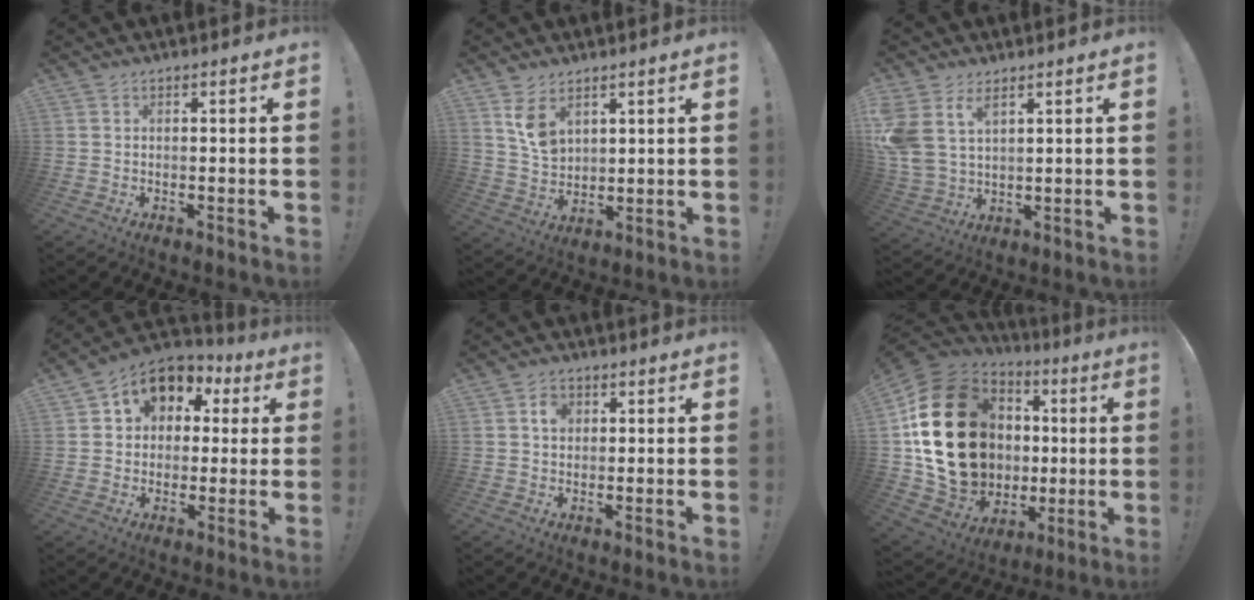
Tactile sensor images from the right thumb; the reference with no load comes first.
{"total": 8.2, "force": [4.8, 5.1, 4.4], "torque": [-0.060, -0.026, 0.092]}
{"total": 8.4, "force": [4.6, 5.0, 4.9], "torque": [-0.101, -0.022, 0.091]}
{"total": 9.6, "force": [3.8, 7.8, 4.1], "torque": [-0.063, -0.018, 0.075]}
{"total": 3.5, "force": [1.0, 2.7, 1.9], "torque": [-0.019, 0.000, 0.013]}
{"total": 28.5, "force": [3.8, 21.1, 18.8], "torque": [-0.348, -0.022, 0.132]}